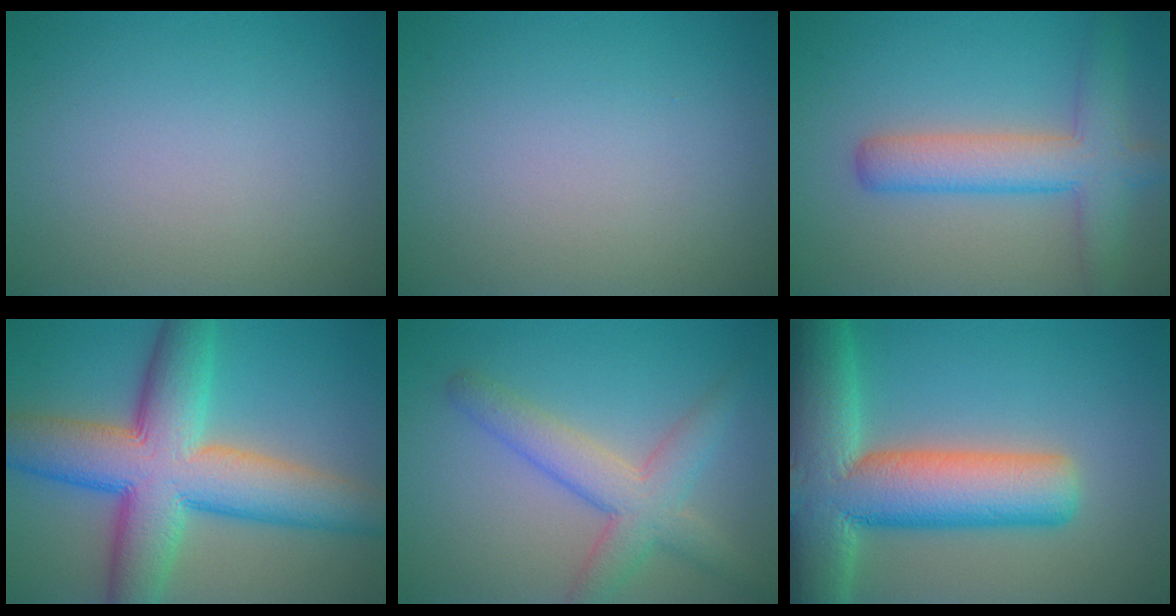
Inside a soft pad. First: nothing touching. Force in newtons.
{"total": 0.0}
{"total": 5.6, "press": 5.6, "slide": 0.1}
{"total": 12.2, "press": 12.2, "slide": 0.4}
{"total": 4.9, "press": 4.9, "slide": 0.3}
{"total": 13.2, "press": 13.2, "slide": 0.9}